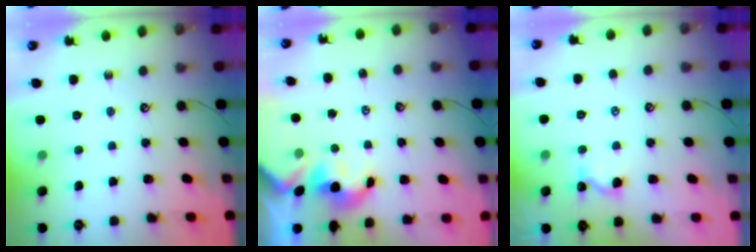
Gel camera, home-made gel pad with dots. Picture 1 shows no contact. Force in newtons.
{"total": 1.6, "press": 1.5, "slide": 0.3}
{"total": 1.9, "press": 1.9, "slide": 0.3}